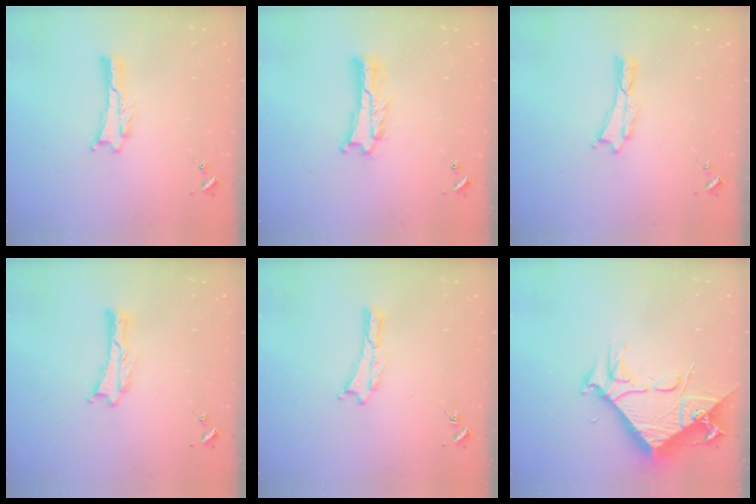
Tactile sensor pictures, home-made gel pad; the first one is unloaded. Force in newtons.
{"total": 2.0, "press": 2.0, "slide": 0.3}
{"total": 0.0}
{"total": 0.0}
{"total": 0.0}
{"total": 9.0, "press": 9.0, "slide": 0.9}